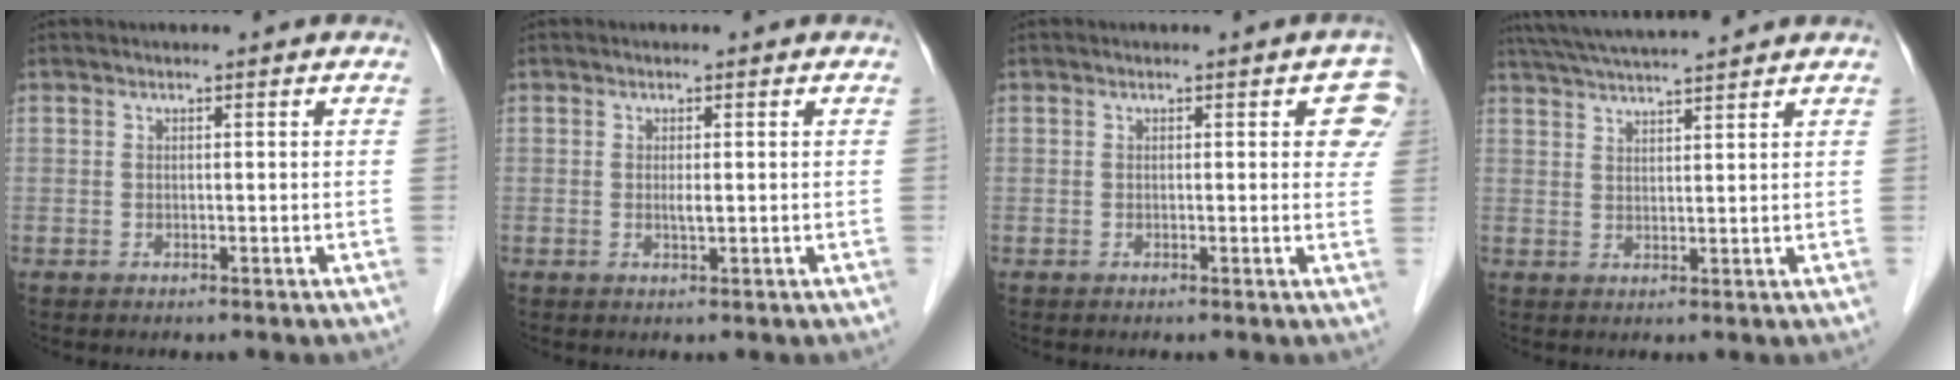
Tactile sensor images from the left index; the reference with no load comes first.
{"total": 1.0, "force": [-0.1, 0.2, 0.9], "torque": [-0.019, -0.006, 0.000]}
{"total": 3.6, "force": [1.8, 2.0, 2.4], "torque": [-0.002, -0.003, 0.009]}
{"total": 9.6, "force": [8.7, -0.4, 4.0], "torque": [-0.072, 0.030, 0.138]}